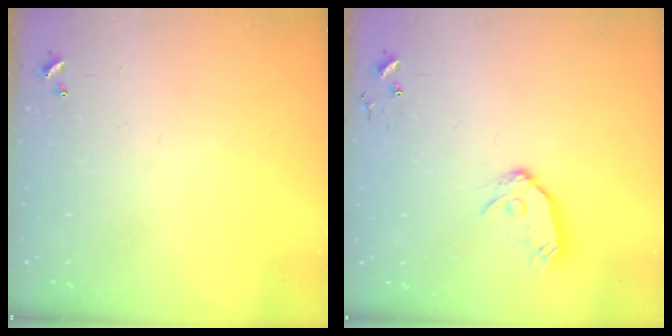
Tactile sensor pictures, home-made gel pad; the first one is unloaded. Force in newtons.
{"total": 9.6, "press": 9.6, "slide": 1.0}